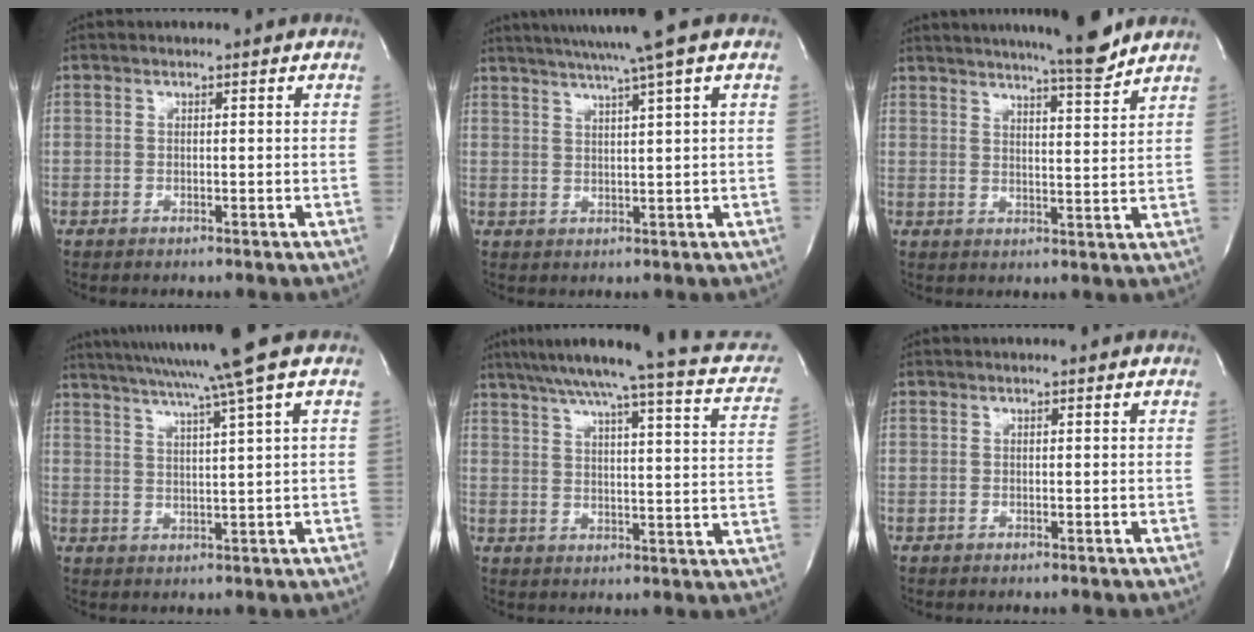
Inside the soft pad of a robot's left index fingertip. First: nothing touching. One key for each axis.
{"total": 9.9, "fx": 7.5, "fy": -1.8, "fz": 6.3, "tx": -0.106, "ty": 0.006, "tz": 0.102}
{"total": 12.7, "fx": 11.2, "fy": 0.1, "fz": 6.0, "tx": -0.099, "ty": -0.007, "tz": 0.151}
{"total": 12.7, "fx": 9.7, "fy": -2.7, "fz": 7.7, "tx": -0.130, "ty": -0.014, "tz": 0.137}
{"total": 22.4, "fx": 18.4, "fy": 2.2, "fz": 12.6, "tx": -0.186, "ty": -0.004, "tz": 0.222}
{"total": 1.1, "fx": 1.1, "fy": 0.0, "fz": 0.3, "tx": -0.009, "ty": 0.008, "tz": 0.012}